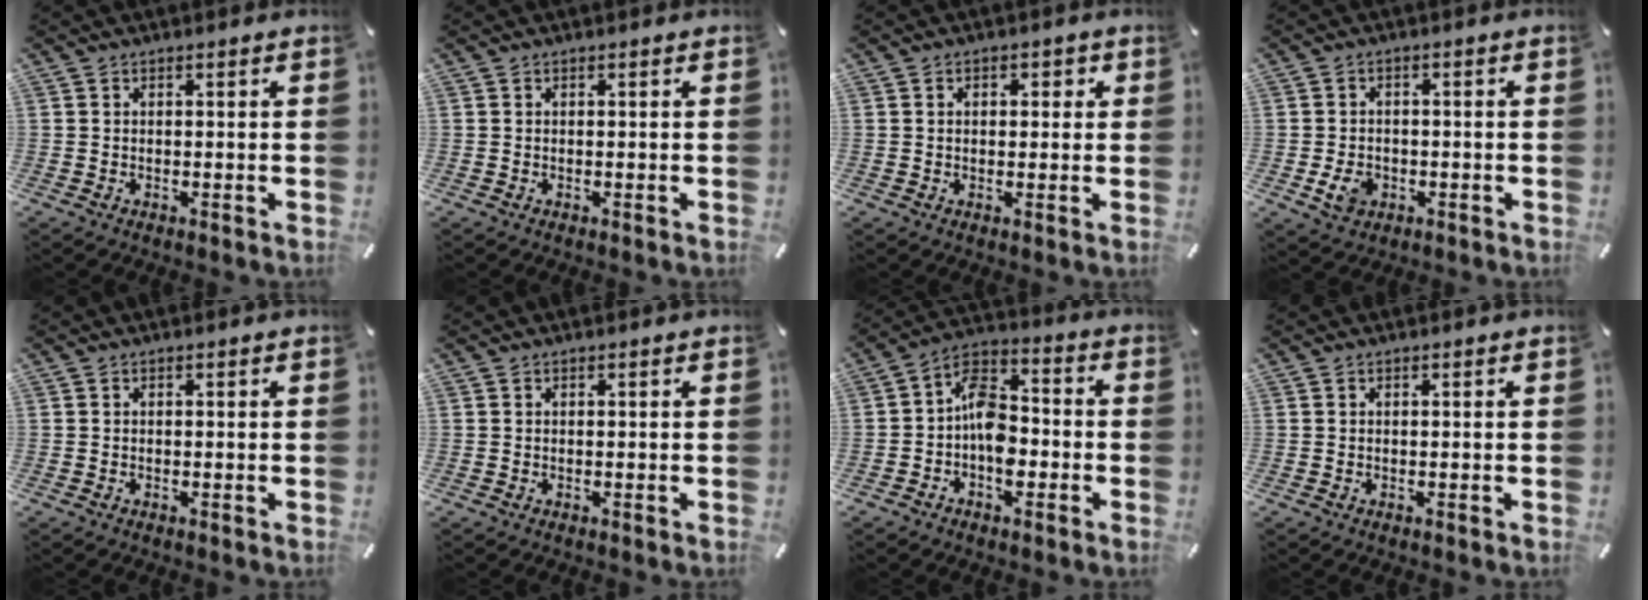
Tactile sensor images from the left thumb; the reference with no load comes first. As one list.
[{"total": 0.0}, {"total": 2.2, "force": [0.1, 1.6, 1.6], "torque": [-0.017, 0.001, -0.005]}, {"total": 5.0, "force": [-1.6, 3.9, 2.6], "torque": [-0.053, -0.002, -0.031]}, {"total": 0.0}, {"total": 0.0}, {"total": 9.5, "force": [-2.8, 6.4, 6.5], "torque": [-0.133, 0.022, -0.049]}, {"total": 0.0}]